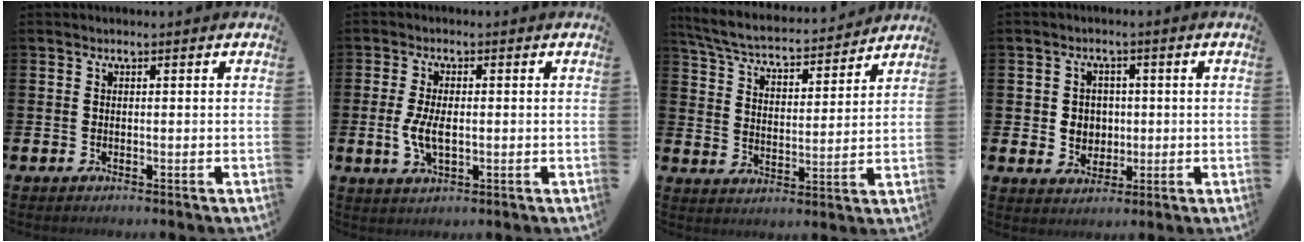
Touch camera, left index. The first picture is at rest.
{"total": 4.4, "force": [-0.2, 2.1, 3.9], "torque": [-0.074, 0.003, -0.007]}
{"total": 5.9, "force": [5.5, 1.0, 1.6], "torque": [-0.058, -0.043, 0.091]}
{"total": 3.5, "force": [0.6, 3.3, 0.9], "torque": [-0.011, 0.002, 0.002]}